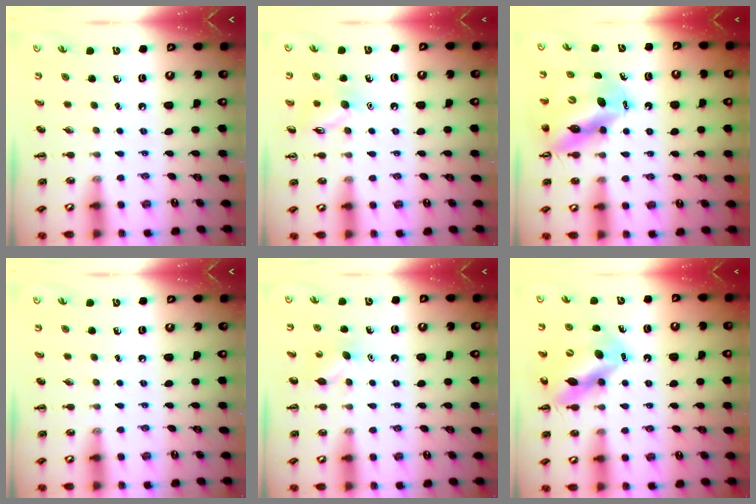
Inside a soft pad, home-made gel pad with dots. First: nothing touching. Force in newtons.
{"total": 9.1, "press": 9.1, "slide": 0.7}
{"total": 12.8, "press": 12.3, "slide": 3.8}
{"total": 0.0}
{"total": 6.0, "press": 5.7, "slide": 1.7}
{"total": 12.2, "press": 11.8, "slide": 3.3}